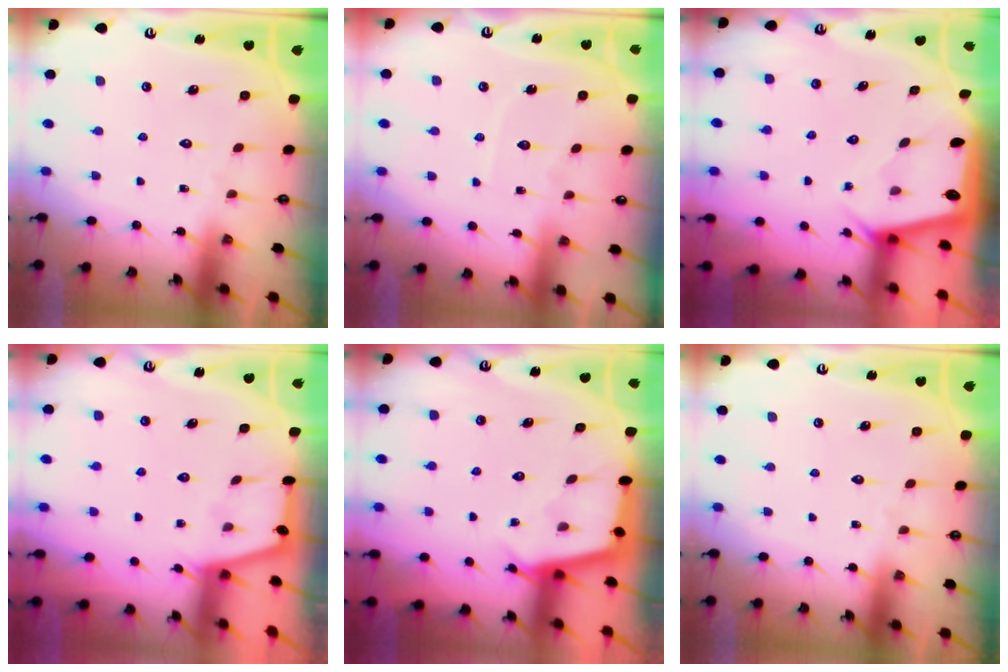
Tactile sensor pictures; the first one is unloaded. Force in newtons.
{"total": 4.3, "press": 4.3, "slide": 0.5}
{"total": 1.9, "press": 1.9, "slide": 0.2}
{"total": 1.5, "press": 1.5, "slide": 0.2}
{"total": 2.9, "press": 2.9, "slide": 0.4}
{"total": 0.0}